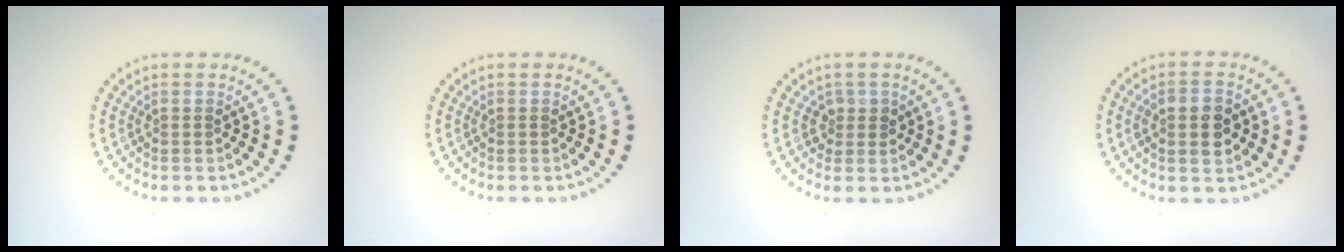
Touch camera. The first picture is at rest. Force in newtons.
{"total": 0.0}
{"total": 1.4, "press": 1.3, "slide": 0.5}
{"total": 3.7, "press": 3.7, "slide": 0.3}